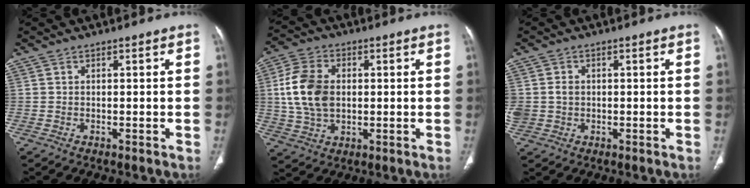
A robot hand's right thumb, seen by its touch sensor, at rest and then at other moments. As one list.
[{"total": 11.6, "force": [1.0, 7.9, 8.4], "torque": [-0.163, 0.005, 0.021]}, {"total": 4.1, "force": [0.2, 3.5, 2.2], "torque": [-0.048, 0.009, 0.010]}]